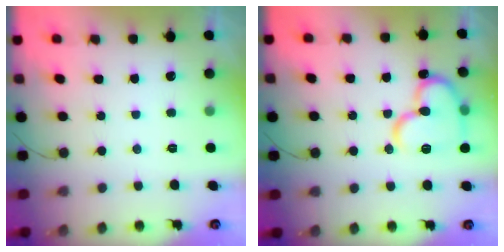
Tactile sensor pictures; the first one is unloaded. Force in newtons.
{"total": 16.0, "press": 15.9, "slide": 2.2}